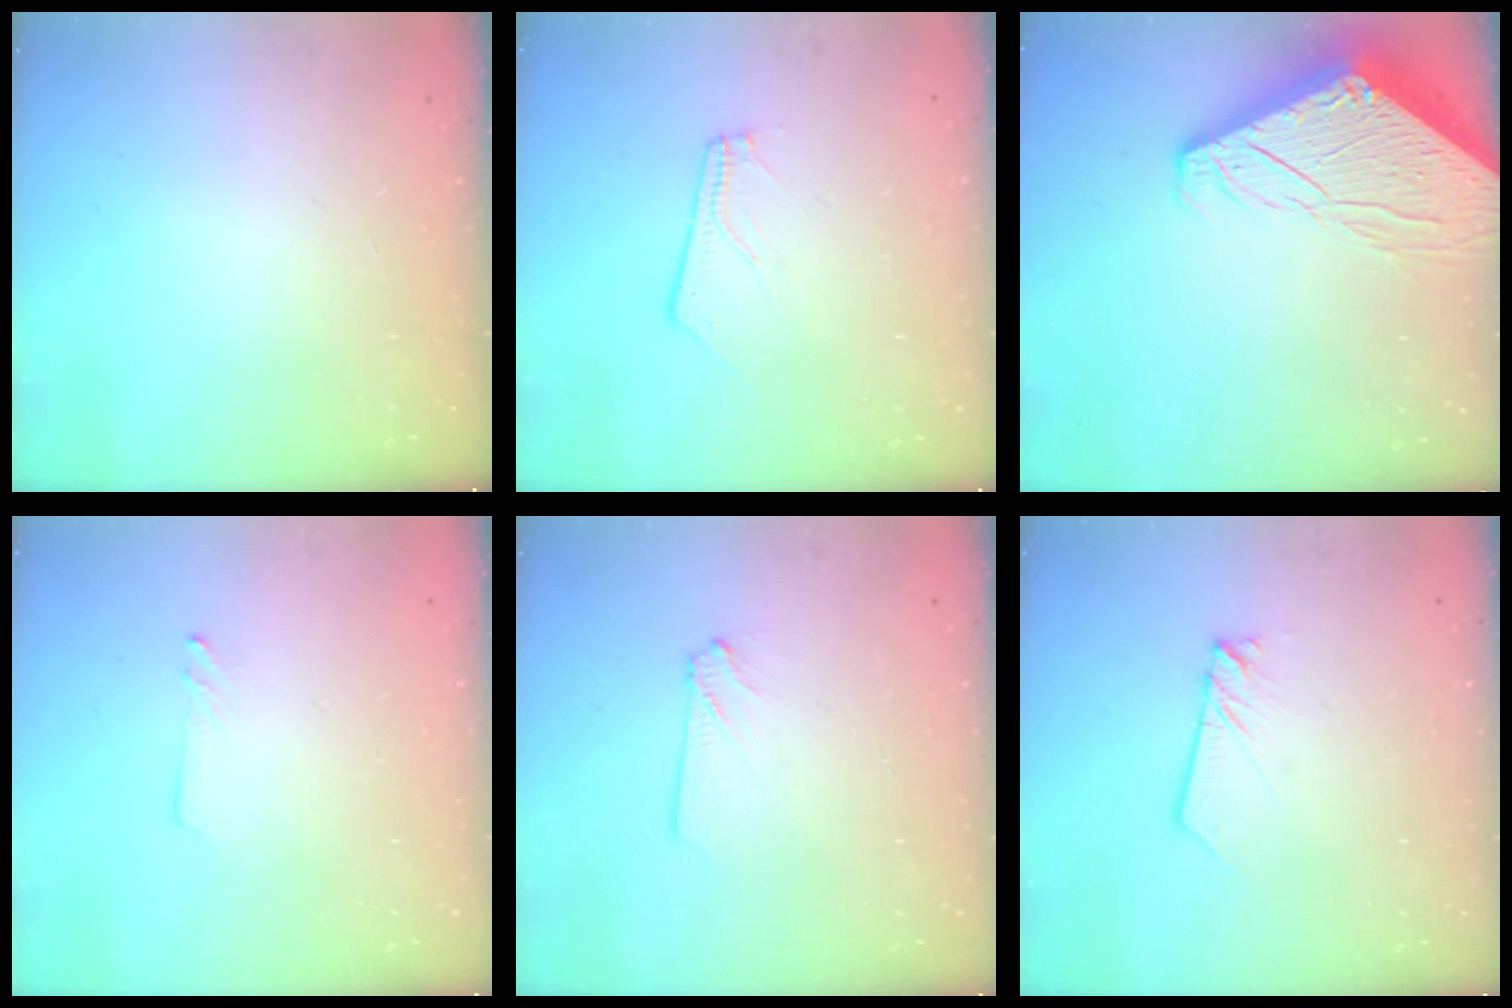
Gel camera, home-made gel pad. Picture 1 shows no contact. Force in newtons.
{"total": 4.0, "press": 3.9, "slide": 0.5}
{"total": 11.9, "press": 11.8, "slide": 1.3}
{"total": 1.8, "press": 1.7, "slide": 0.0}
{"total": 2.9, "press": 2.9, "slide": 0.4}
{"total": 2.4, "press": 2.4, "slide": 0.1}